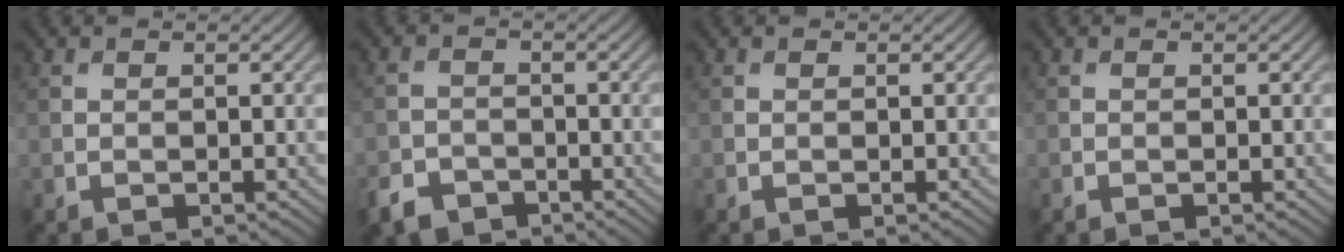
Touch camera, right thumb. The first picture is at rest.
{"total": 3.7, "force": [-2.7, 2.2, 1.1], "torque": [-0.025, -0.005, -0.059]}
{"total": 0.0}
{"total": 0.0}